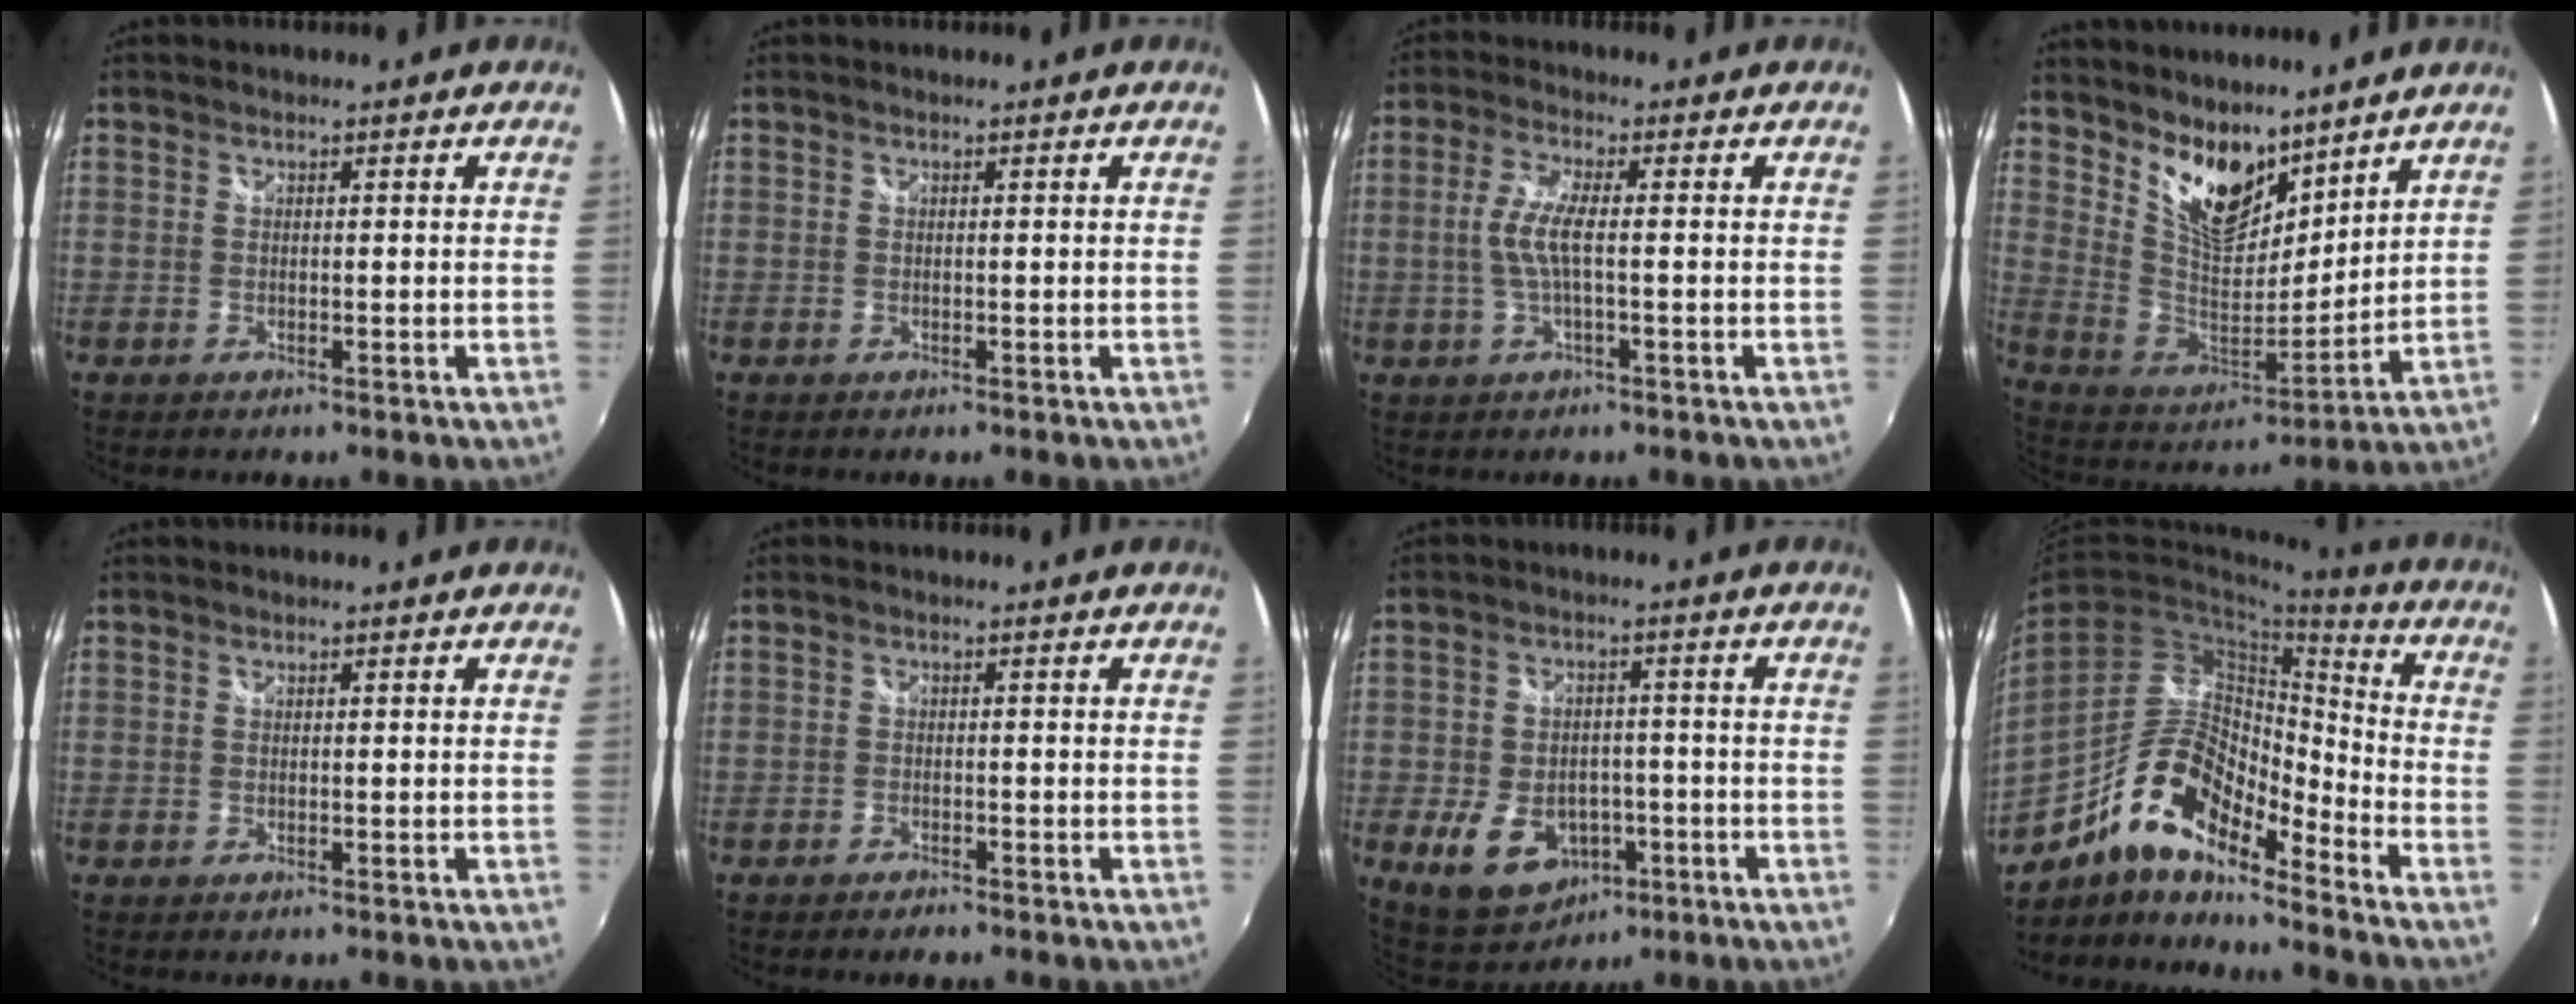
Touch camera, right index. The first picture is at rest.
{"total": 0.0}
{"total": 5.5, "force": [-0.6, 1.0, 5.4], "torque": [-0.109, 0.001, -0.009]}
{"total": 14.3, "force": [10.3, 6.6, 7.4], "torque": [-0.143, -0.001, 0.197]}
{"total": 0.0}
{"total": 2.2, "force": [-1.9, 0.7, 0.8], "torque": [-0.024, -0.006, -0.035]}
{"total": 11.8, "force": [-4.7, 8.6, 6.5], "torque": [-0.155, -0.007, -0.061]}
{"total": 15.9, "force": [-10.9, 5.3, 10.2], "torque": [-0.187, 0.004, -0.207]}